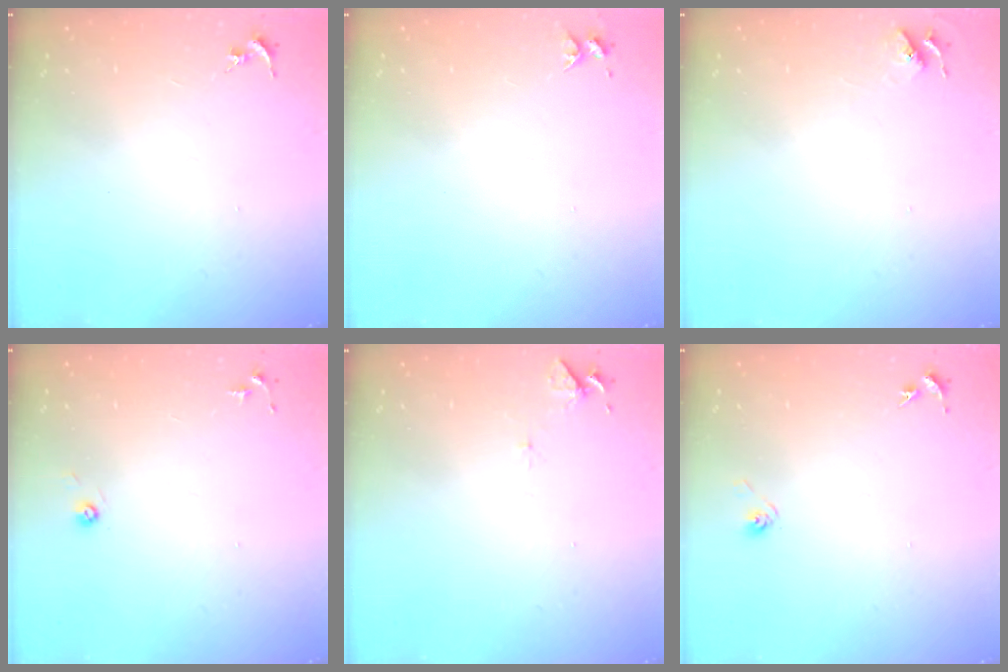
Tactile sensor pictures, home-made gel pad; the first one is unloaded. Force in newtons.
{"total": 3.7, "press": 3.6, "slide": 0.4}
{"total": 5.8, "press": 5.8, "slide": 0.7}
{"total": 3.1, "press": 3.0, "slide": 0.8}
{"total": 6.2, "press": 6.2, "slide": 0.6}
{"total": 2.9, "press": 2.6, "slide": 1.4}